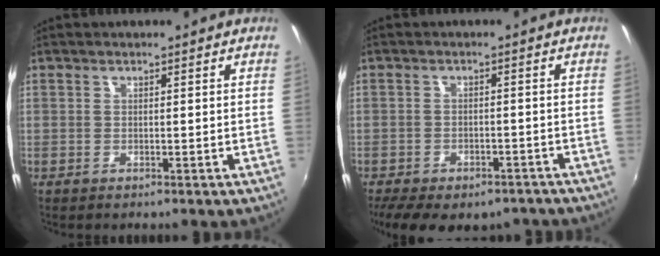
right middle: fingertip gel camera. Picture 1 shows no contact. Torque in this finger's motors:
{"motor_torque": [1.07, -1.07, 0.23, 0.10]}